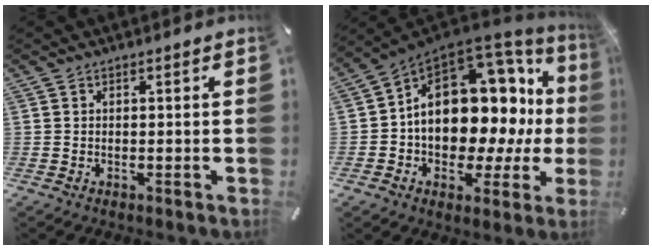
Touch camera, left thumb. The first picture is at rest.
{"total": 18.5, "force": [2.9, 12.9, 12.9], "torque": [-0.203, -0.040, 0.057]}